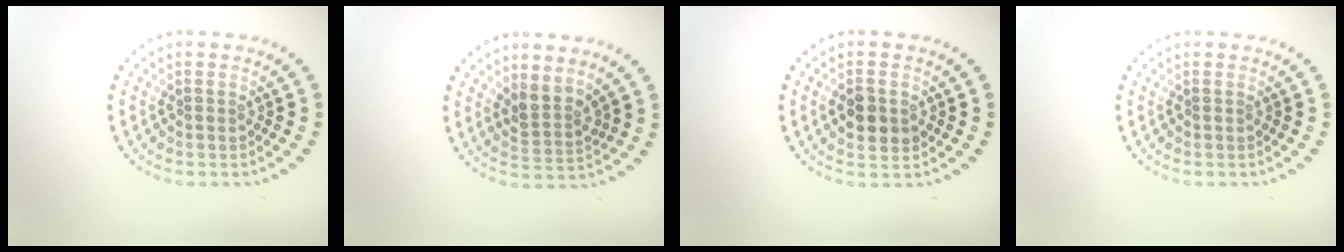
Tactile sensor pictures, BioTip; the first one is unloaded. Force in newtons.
{"total": 2.4, "press": 1.9, "slide": 1.6}
{"total": 3.0, "press": 3.0, "slide": 0.2}
{"total": 0.0}